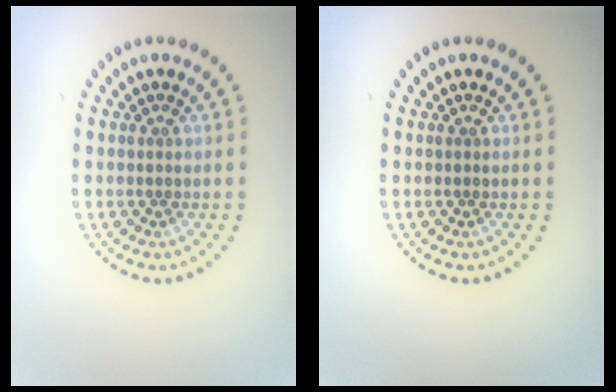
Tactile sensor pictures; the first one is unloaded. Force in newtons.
{"total": 0.0}